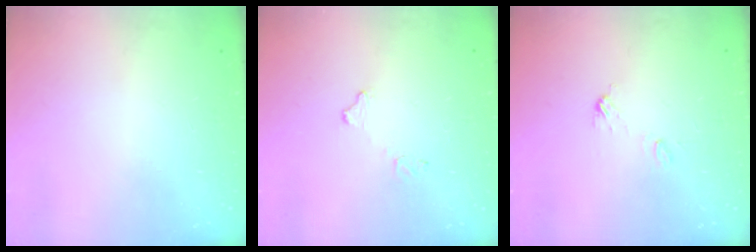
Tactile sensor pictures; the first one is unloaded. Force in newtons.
{"total": 7.8, "press": 7.8, "slide": 0.4}
{"total": 4.6, "press": 4.6, "slide": 0.4}